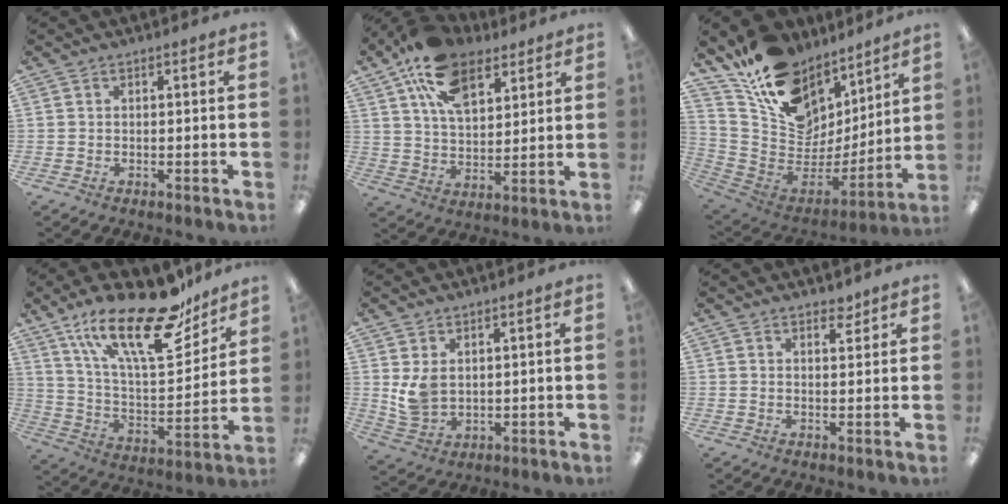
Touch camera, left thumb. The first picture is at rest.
{"total": 17.3, "force": [10.4, 9.4, 10.1], "torque": [-0.186, -0.031, 0.191]}
{"total": 16.2, "force": [10.4, 10.7, 6.4], "torque": [-0.117, -0.093, 0.197]}
{"total": 26.0, "force": [17.1, 9.5, 17.1], "torque": [-0.275, -0.093, 0.291]}
{"total": 5.8, "force": [2.1, 4.1, 3.5], "torque": [-0.069, -0.003, 0.044]}
{"total": 2.9, "force": [2.5, 1.2, 0.9], "torque": [0.004, -0.017, 0.042]}